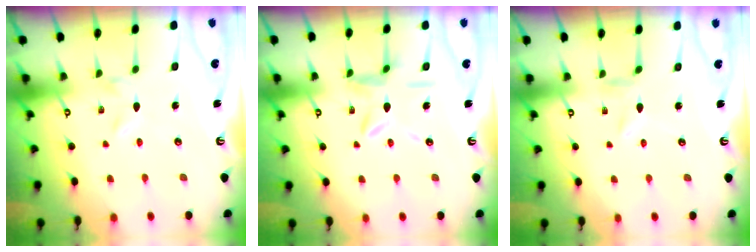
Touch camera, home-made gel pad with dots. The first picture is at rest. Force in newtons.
{"total": 11.3, "press": 11.2, "slide": 1.0}
{"total": 0.7, "press": 0.7, "slide": 0.2}